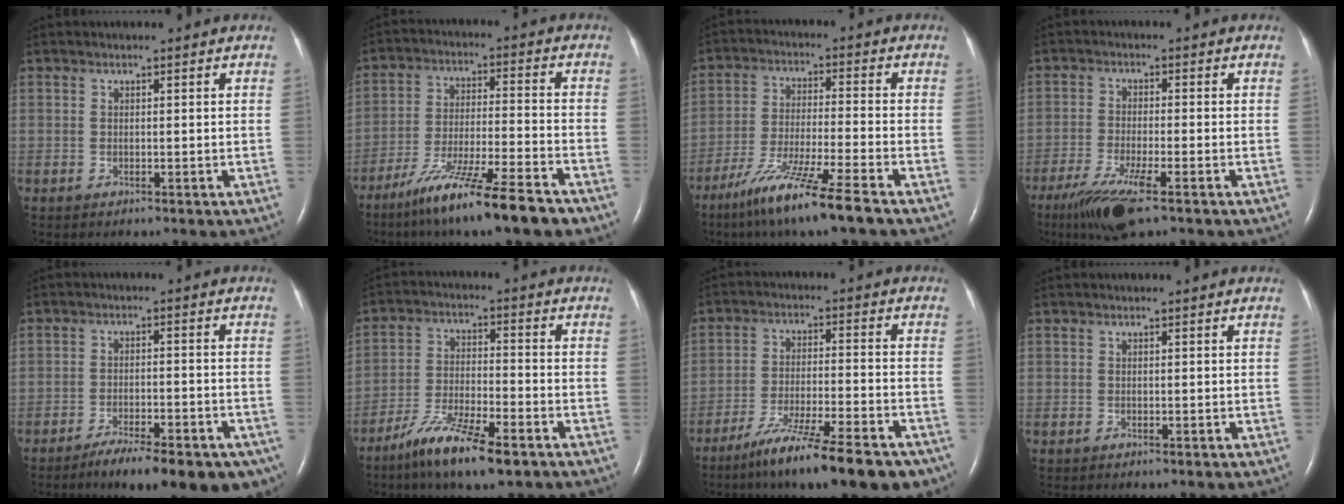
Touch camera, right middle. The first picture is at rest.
{"total": 14.1, "force": [-10.3, 0.2, 9.6], "torque": [-0.178, -0.038, -0.178]}
{"total": 11.7, "force": [-8.2, -1.0, 8.3], "torque": [-0.161, -0.042, -0.149]}
{"total": 8.7, "force": [-5.6, 0.9, 6.5], "torque": [-0.126, -0.025, -0.098]}
{"total": 13.6, "force": [-9.7, 3.8, 8.7], "torque": [-0.080, 0.005, -0.136]}
{"total": 10.8, "force": [-7.2, 1.8, 7.9], "torque": [-0.155, -0.023, -0.129]}
{"total": 16.9, "force": [-12.7, 2.0, 11.0], "torque": [-0.145, -0.025, -0.200]}
{"total": 0.0}